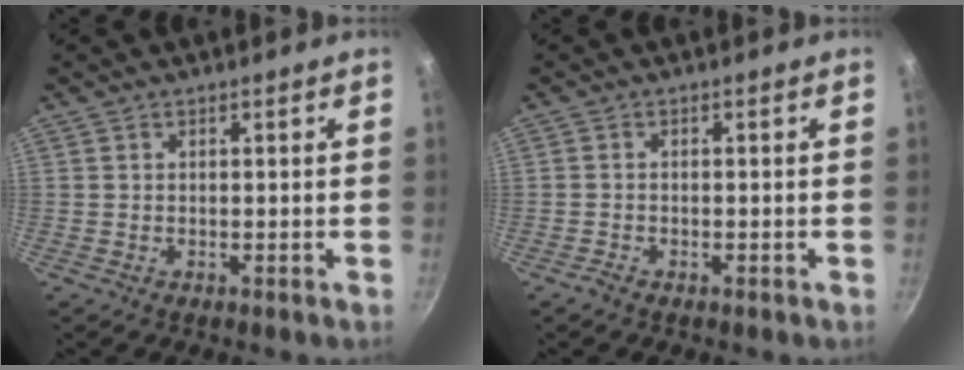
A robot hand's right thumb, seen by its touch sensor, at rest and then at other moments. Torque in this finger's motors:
{"motor_torque": [0.10, -0.22, 0.27, -0.05, 0.00]}